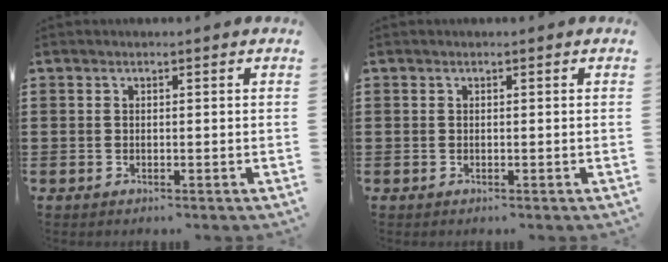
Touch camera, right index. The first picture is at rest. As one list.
[{"total": 0.0}]